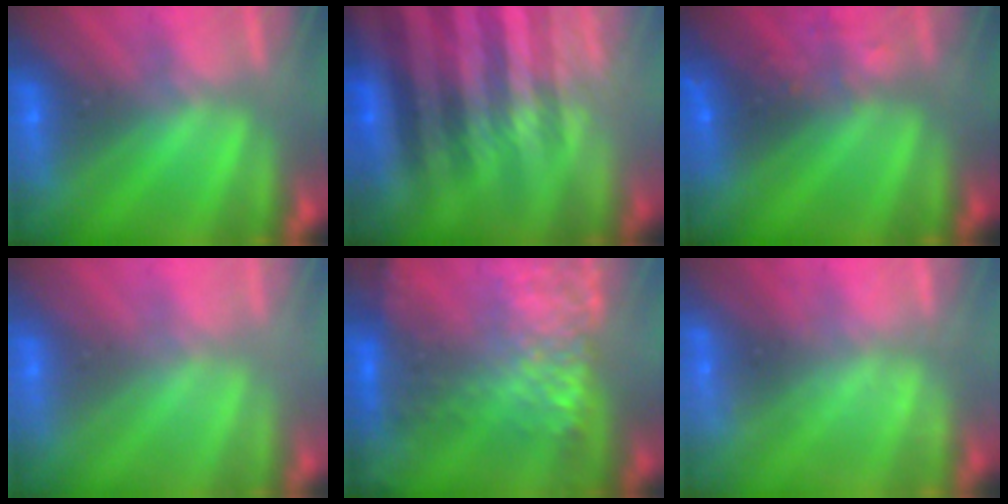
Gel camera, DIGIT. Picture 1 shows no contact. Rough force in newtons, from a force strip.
{"total": 4.7}
{"total": 2.9}
{"total": 2.4}
{"total": 7.7}
{"total": 2.3}